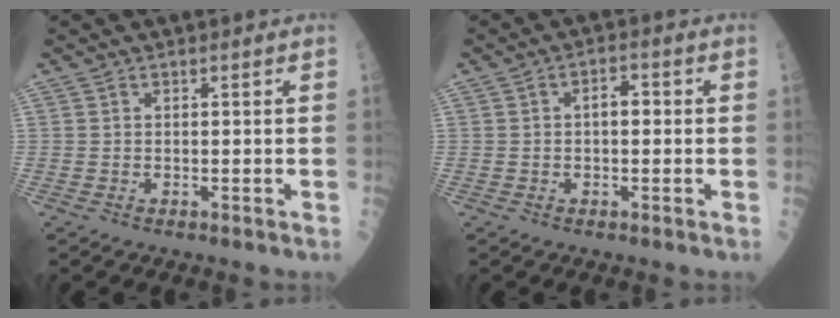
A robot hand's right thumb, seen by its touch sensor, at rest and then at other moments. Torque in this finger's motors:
{"motor_torque": [0.49, 0.47, 0.16, -0.10, 0.03]}